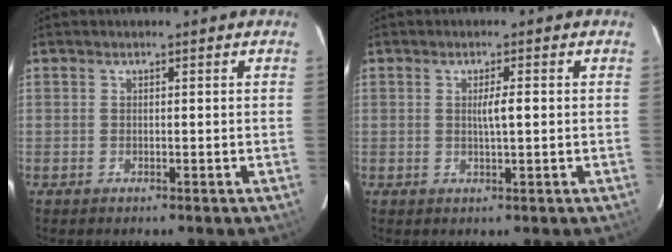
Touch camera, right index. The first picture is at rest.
{"total": 2.5, "force": [0.2, 0.1, 2.4], "torque": [-0.044, 0.000, 0.002]}